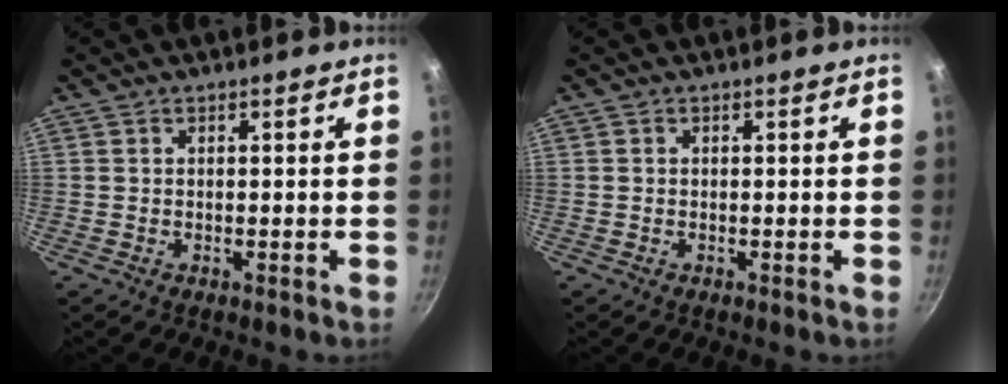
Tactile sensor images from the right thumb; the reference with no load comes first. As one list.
[{"total": 0.0}]